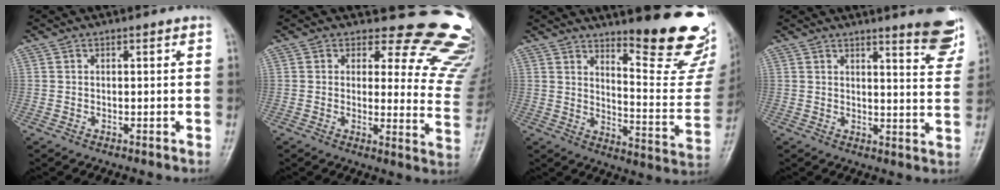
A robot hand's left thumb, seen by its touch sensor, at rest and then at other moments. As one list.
[{"total": 18.4, "force": [15.3, 8.2, 6.2], "torque": [-0.019, -0.126, 0.146]}, {"total": 21.1, "force": [16.1, 4.8, 12.8], "torque": [-0.130, -0.134, 0.210]}, {"total": 8.4, "force": [6.5, 1.2, 5.2], "torque": [-0.046, -0.049, 0.072]}]